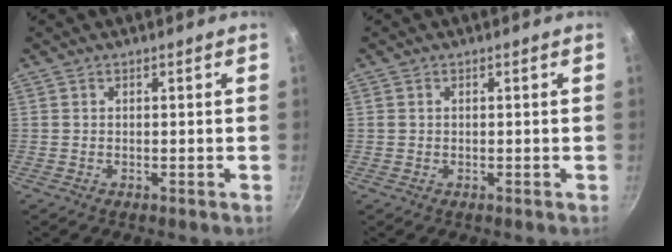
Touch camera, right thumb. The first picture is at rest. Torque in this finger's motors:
{"motor_torque": [0.25, -0.07, -0.31, 0.14, -0.03]}